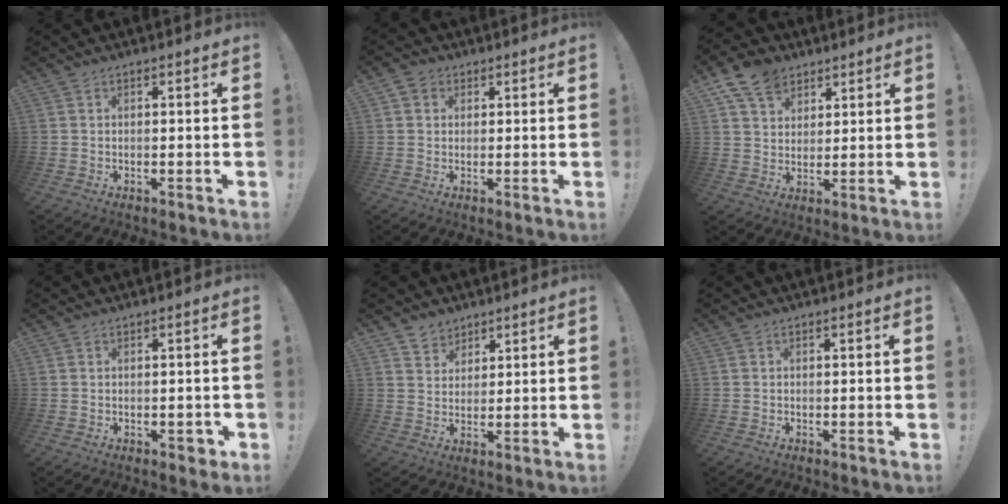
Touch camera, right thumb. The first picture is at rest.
{"total": 3.2, "force": [1.4, 2.7, 0.8], "torque": [-0.015, 0.000, 0.027]}
{"total": 11.1, "force": [6.8, 7.6, 4.2], "torque": [-0.070, -0.035, 0.134]}
{"total": 2.4, "force": [-0.4, 1.5, 1.8], "torque": [-0.017, 0.003, -0.007]}
{"total": 5.2, "force": [3.7, 3.7, -0.1], "torque": [0.005, -0.032, 0.071]}
{"total": 0.0}